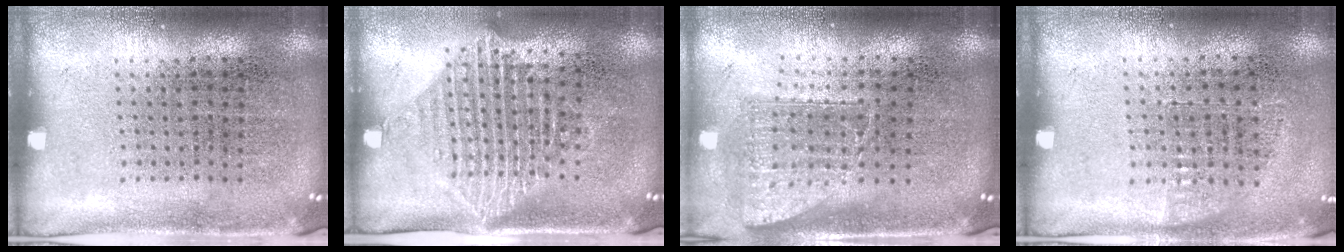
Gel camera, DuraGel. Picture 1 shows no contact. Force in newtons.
{"total": 1.4, "press": 1.2, "slide": 0.9}
{"total": 1.7, "press": 1.3, "slide": 1.0}
{"total": 0.6, "press": 0.6, "slide": 0.3}